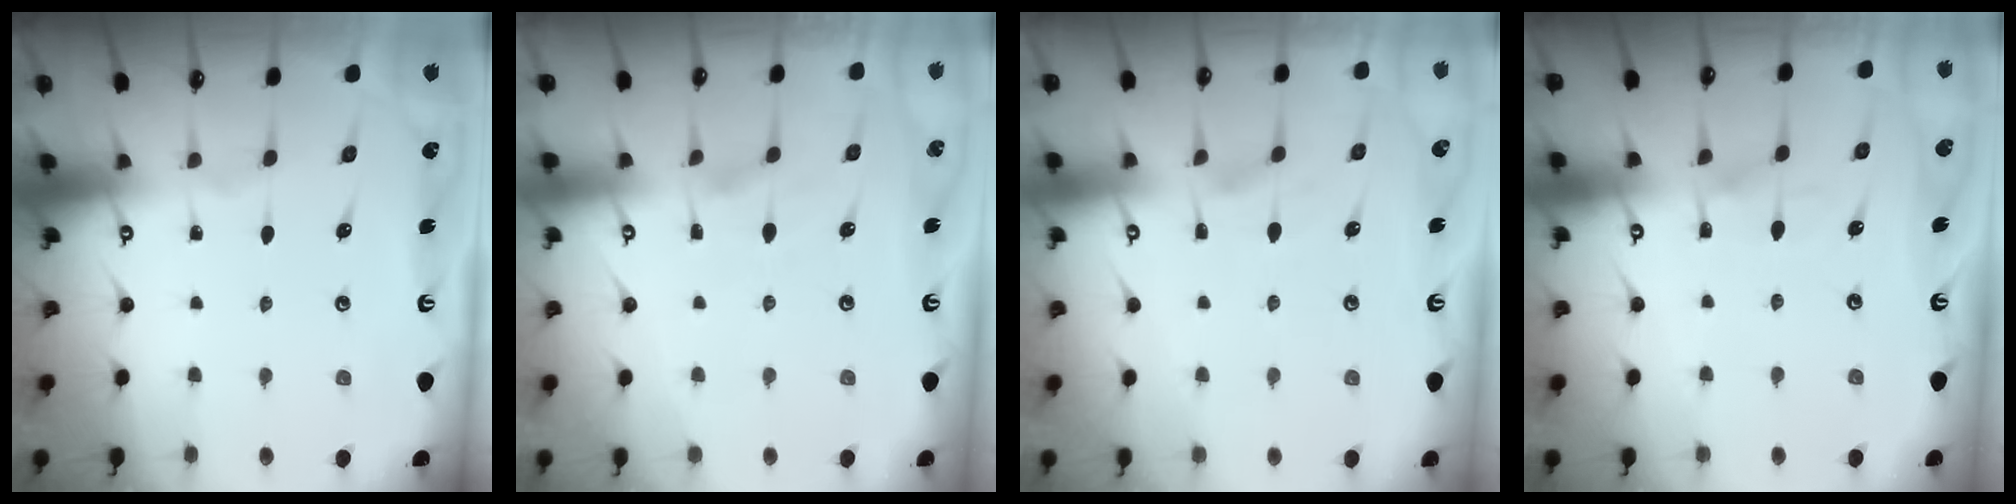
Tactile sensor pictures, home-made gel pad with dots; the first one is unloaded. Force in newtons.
{"total": 2.4, "press": 2.1, "slide": 1.3}
{"total": 2.3, "press": 2.0, "slide": 1.2}
{"total": 5.0, "press": 5.0, "slide": 0.5}